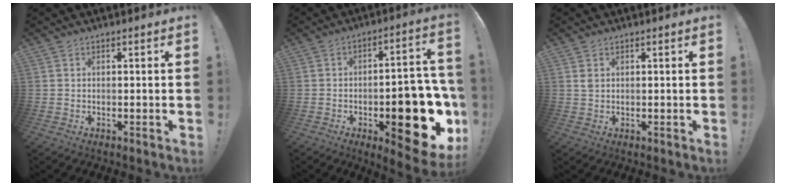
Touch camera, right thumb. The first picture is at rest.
{"total": 20.0, "force": [-6.3, 8.0, 17.2], "torque": [-0.194, 0.034, -0.081]}
{"total": 1.4, "force": [0.8, 0.8, 0.9], "torque": [-0.013, -0.001, 0.013]}